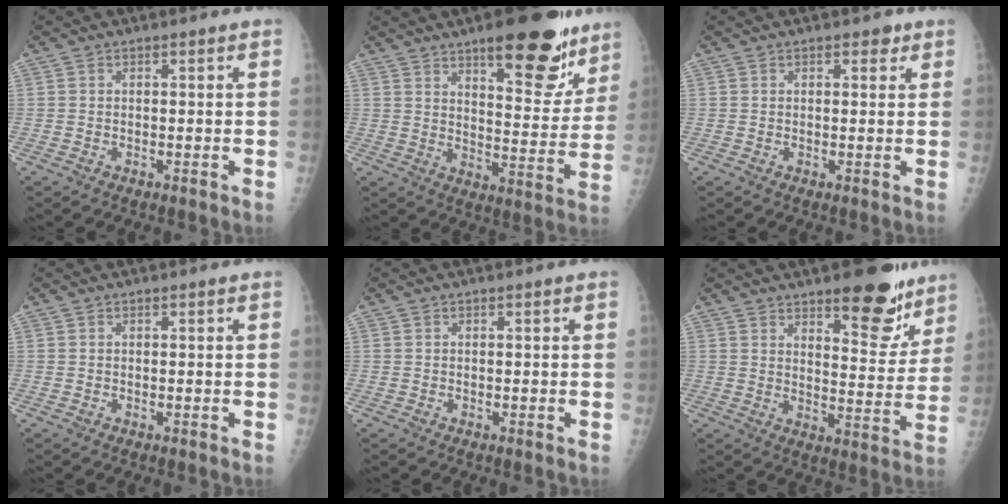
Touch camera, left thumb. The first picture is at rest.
{"total": 18.7, "force": [11.9, 6.6, 12.9], "torque": [-0.124, -0.068, 0.171]}
{"total": 1.8, "force": [1.0, 1.1, 1.0], "torque": [0.000, -0.002, 0.010]}
{"total": 0.0}
{"total": 0.0}
{"total": 13.9, "force": [9.4, 5.2, 8.8], "torque": [-0.068, -0.063, 0.135]}